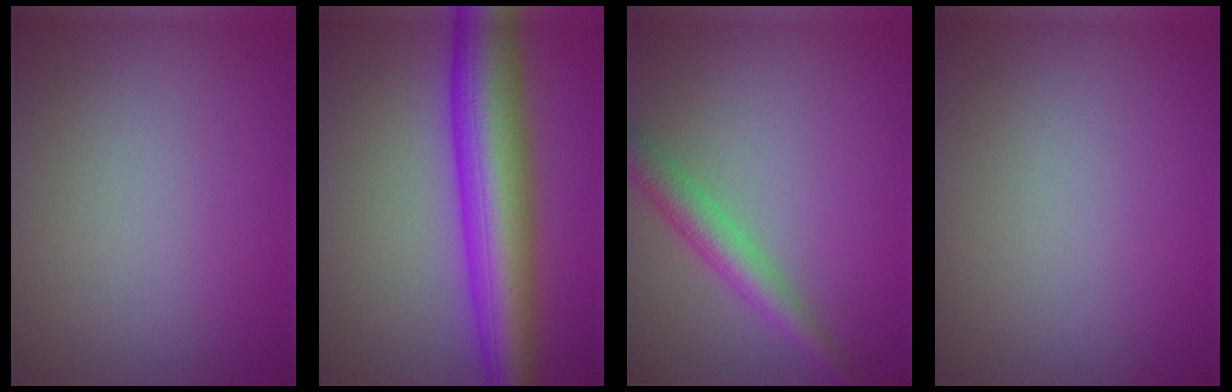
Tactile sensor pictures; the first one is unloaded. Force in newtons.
{"total": 10.1, "press": 10.1, "slide": 0.1}
{"total": 3.4, "press": 3.4, "slide": 0.1}
{"total": 0.0}